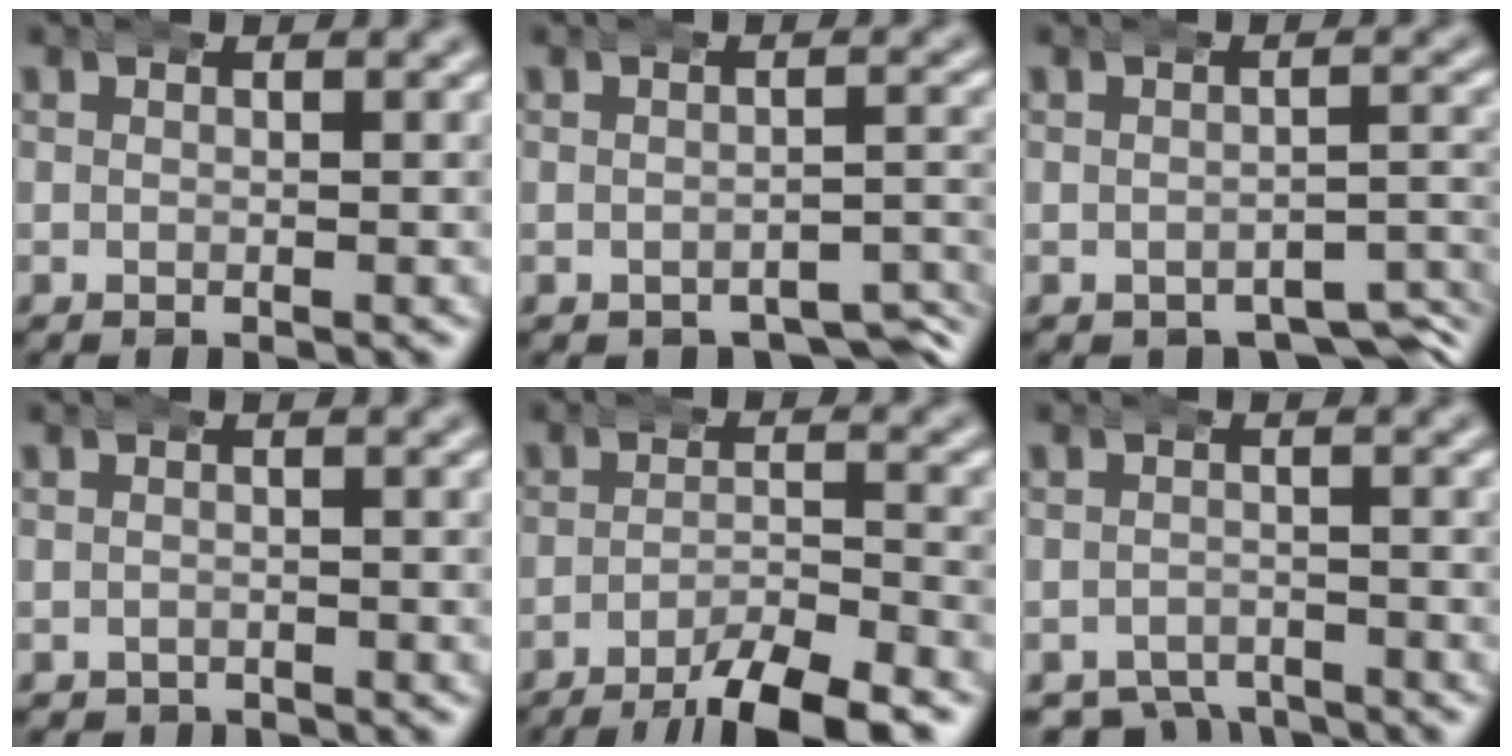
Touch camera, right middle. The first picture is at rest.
{"total": 4.3, "force": [-3.8, 1.6, 1.3], "torque": [-0.011, -0.011, -0.055]}
{"total": 6.1, "force": [-5.1, 2.5, 2.0], "torque": [-0.004, -0.012, -0.074]}
{"total": 1.3, "force": [-1.1, 0.6, -0.3], "torque": [0.004, -0.012, -0.009]}
{"total": 7.2, "force": [-6.1, 1.4, 3.7], "torque": [-0.048, -0.013, -0.095]}
{"total": 5.1, "force": [-4.5, 2.3, 0.9], "torque": [-0.007, -0.023, -0.067]}